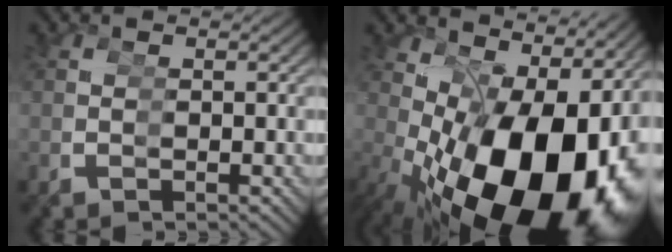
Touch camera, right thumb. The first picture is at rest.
{"total": 17.7, "force": [-2.6, 11.0, 13.6], "torque": [-0.257, -0.036, -0.011]}